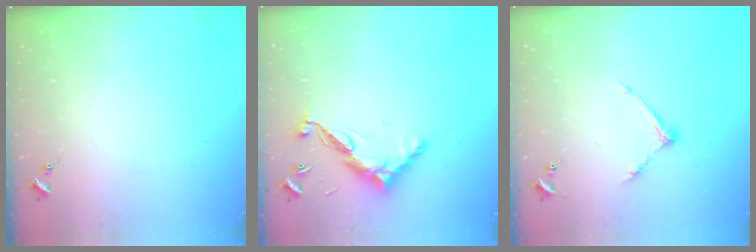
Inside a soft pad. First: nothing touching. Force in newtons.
{"total": 12.8, "press": 12.8, "slide": 0.4}
{"total": 8.6, "press": 8.6, "slide": 0.5}